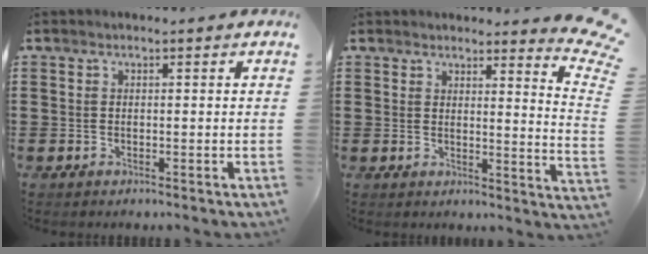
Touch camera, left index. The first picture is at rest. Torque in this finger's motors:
{"motor_torque": [2.14, 0.00, 0.73, 0.03]}